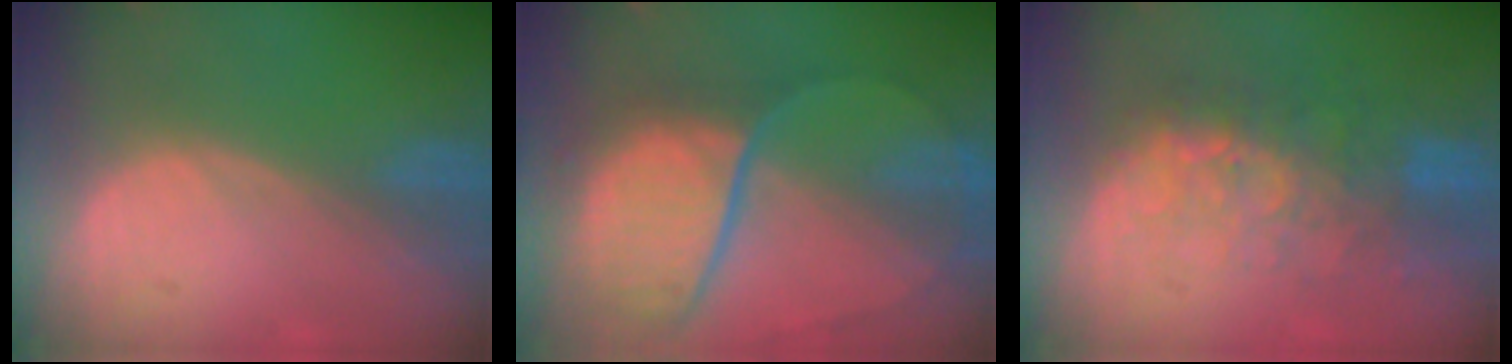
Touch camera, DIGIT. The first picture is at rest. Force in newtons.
{"total": 11.4, "press": 9.5, "slide": 6.4}
{"total": 10.0, "press": 8.4, "slide": 5.3}